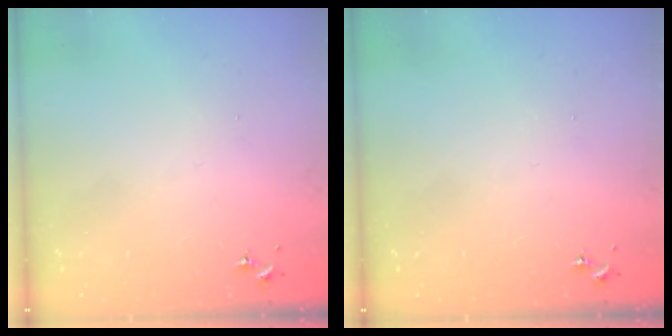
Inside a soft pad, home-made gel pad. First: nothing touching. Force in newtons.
{"total": 0.0}